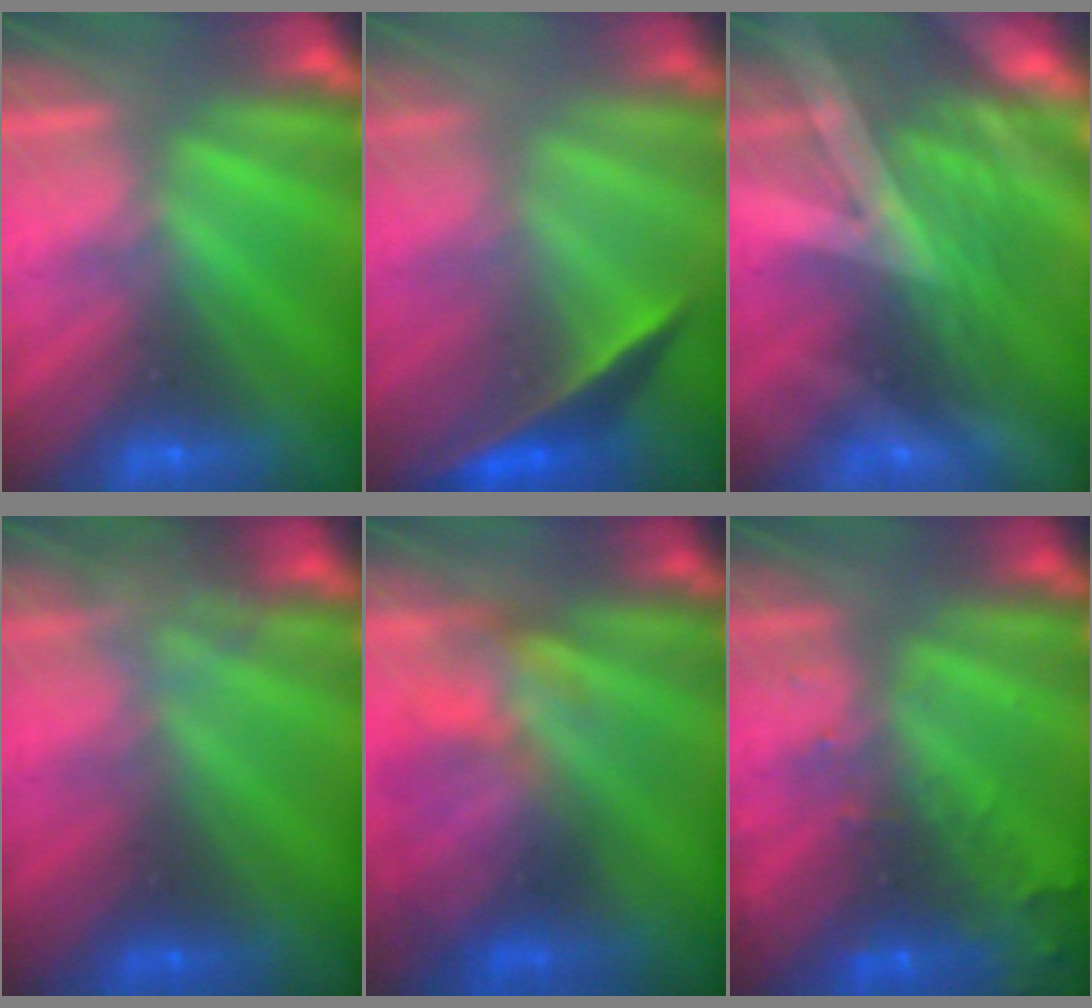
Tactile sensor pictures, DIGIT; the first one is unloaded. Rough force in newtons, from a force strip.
{"total": 1.8}
{"total": 2.9}
{"total": 2.2}
{"total": 3.8}
{"total": 12.7}